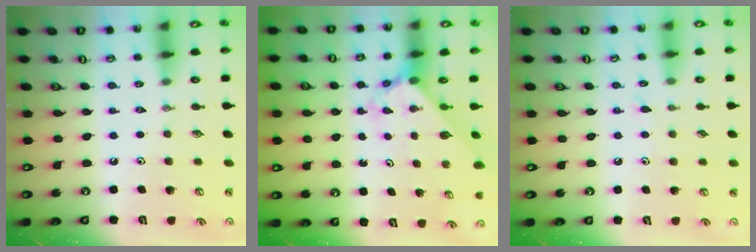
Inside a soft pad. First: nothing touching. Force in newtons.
{"total": 2.3, "press": 2.3, "slide": 0.2}
{"total": 6.3, "press": 6.2, "slide": 0.7}